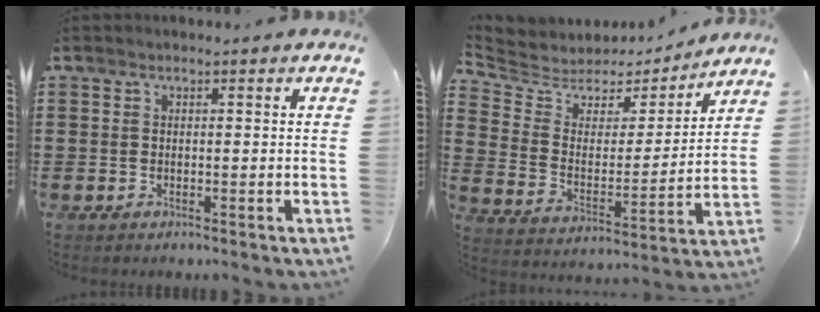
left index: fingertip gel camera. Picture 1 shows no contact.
{"total": 5.0, "force": [4.5, 2.2, 0.1], "torque": [-0.042, -0.035, 0.074]}